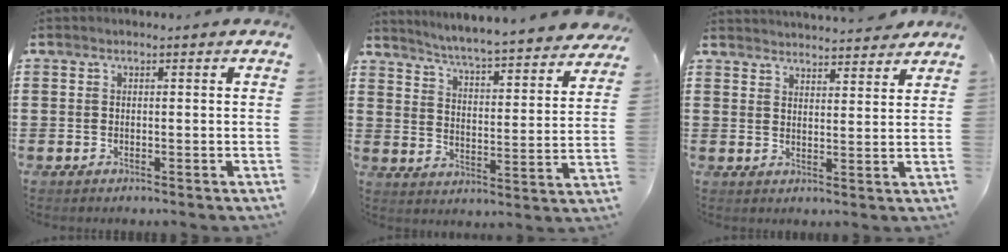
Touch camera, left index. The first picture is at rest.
{"total": 4.5, "force": [4.3, -0.9, 1.0], "torque": [-0.043, -0.043, 0.066]}
{"total": 3.8, "force": [3.8, 0.0, 0.0], "torque": [-0.011, -0.017, 0.071]}